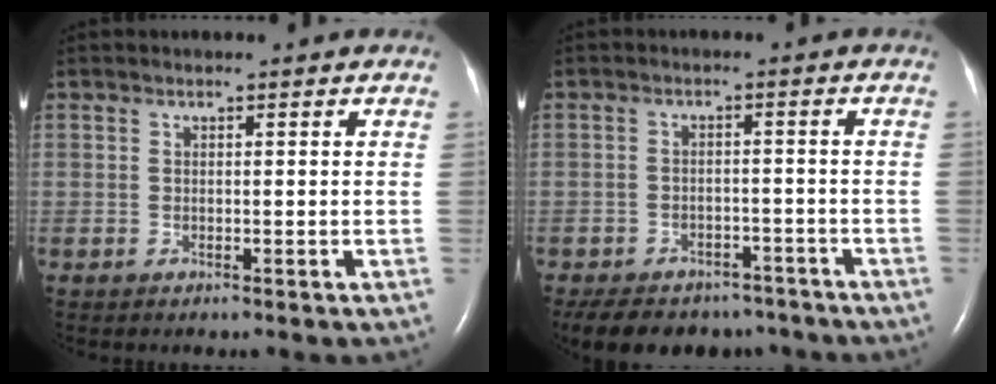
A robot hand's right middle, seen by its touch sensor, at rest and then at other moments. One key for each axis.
{"total": 14.1, "fx": -11.3, "fy": 7.1, "fz": 4.6, "tx": -0.097, "ty": 0.002, "tz": -0.141}